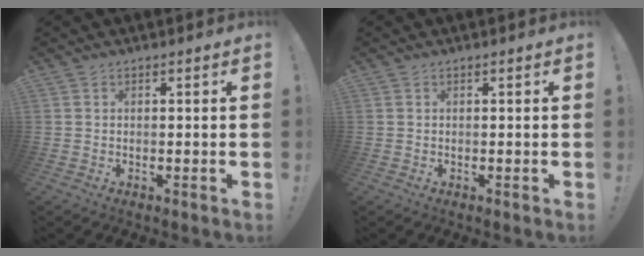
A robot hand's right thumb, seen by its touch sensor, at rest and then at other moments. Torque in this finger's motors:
{"motor_torque": [-0.12, -0.12, 0.00, 0.00, 0.03]}